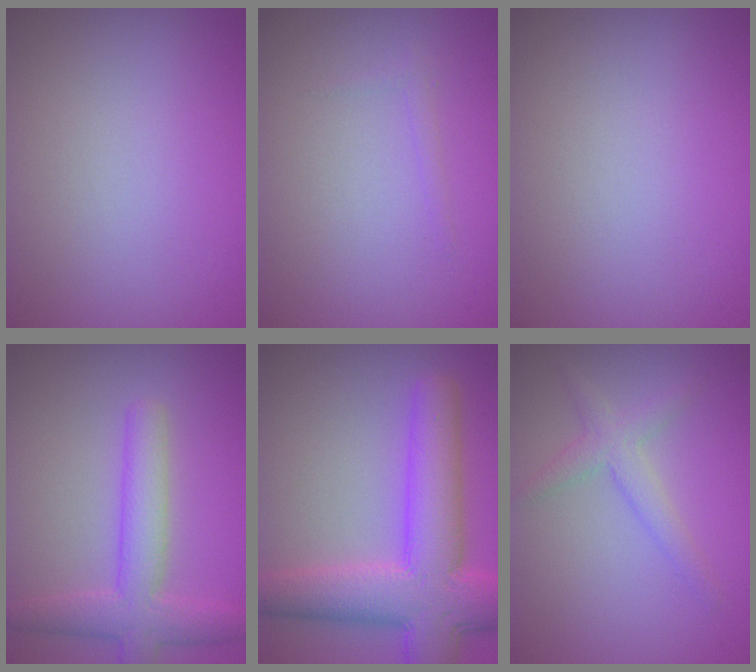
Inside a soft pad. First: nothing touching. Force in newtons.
{"total": 0.7, "press": 0.7, "slide": 0.0}
{"total": 0.0}
{"total": 4.5, "press": 4.5, "slide": 0.2}
{"total": 8.8, "press": 8.8, "slide": 0.3}
{"total": 2.2, "press": 2.2, "slide": 0.1}